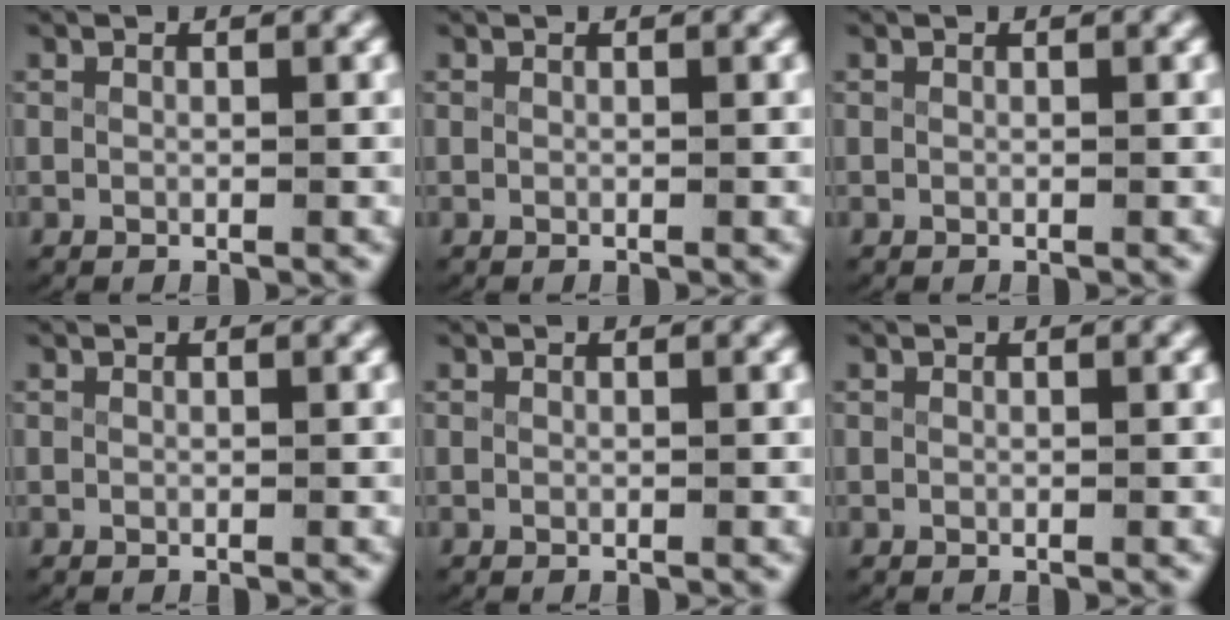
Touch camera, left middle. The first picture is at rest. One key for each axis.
{"total": 0.0}
{"total": 0.0}
{"total": 0.0}
{"total": 0.0}
{"total": 0.0}